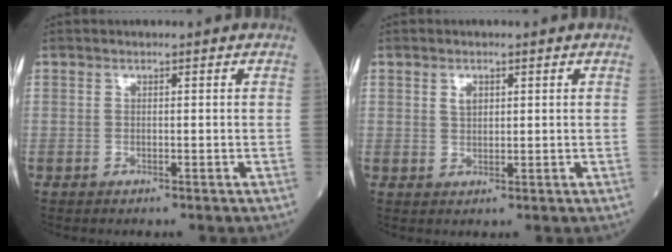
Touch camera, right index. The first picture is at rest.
{"total": 1.8, "force": [0.8, 1.1, 1.2], "torque": [-0.021, 0.003, 0.015]}